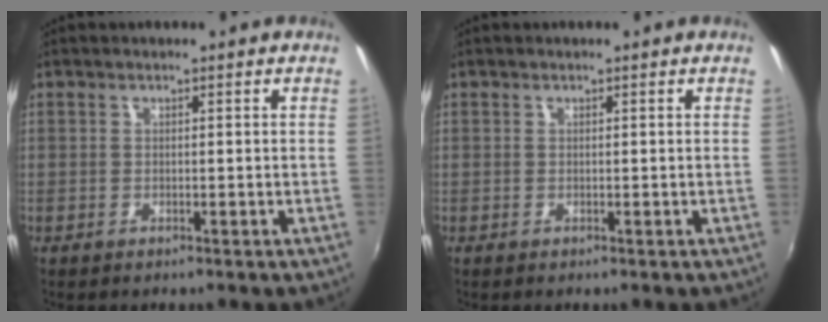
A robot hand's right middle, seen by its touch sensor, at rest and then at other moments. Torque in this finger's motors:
{"motor_torque": [0.00, 0.00, 0.00, 0.00]}